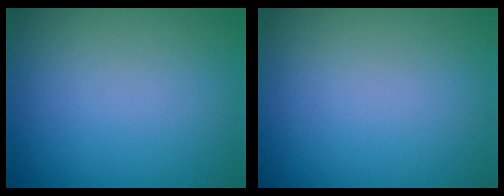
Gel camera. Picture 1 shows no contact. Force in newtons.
{"total": 0.0}